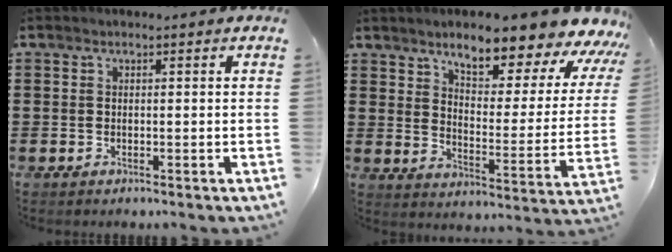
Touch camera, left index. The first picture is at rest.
{"total": 9.1, "force": [8.2, 1.3, 3.7], "torque": [-0.076, -0.066, 0.134]}